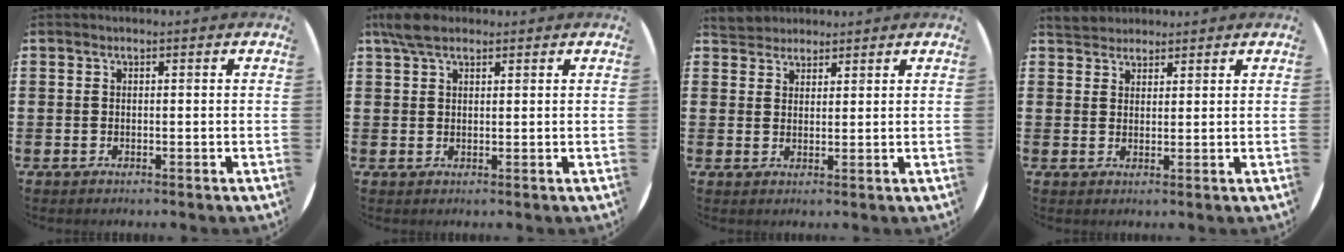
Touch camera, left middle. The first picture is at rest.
{"total": 3.8, "force": [2.8, 1.6, 2.0], "torque": [-0.036, 0.004, 0.050]}
{"total": 3.0, "force": [2.8, 1.1, -0.3], "torque": [-0.002, 0.001, 0.055]}
{"total": 2.8, "force": [2.7, 0.9, -0.1], "torque": [-0.004, 0.002, 0.053]}